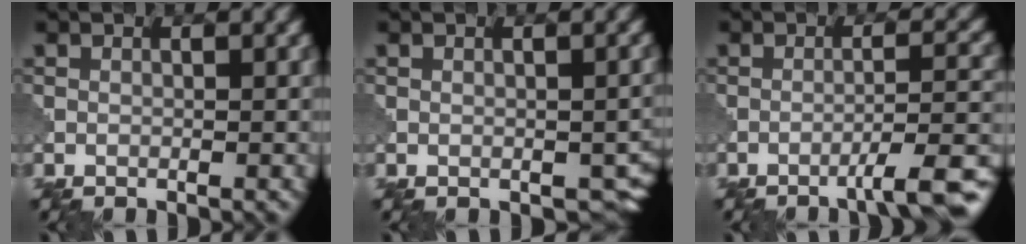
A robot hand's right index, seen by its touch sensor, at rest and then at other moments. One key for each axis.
{"total": 2.7, "fx": -0.7, "fy": 1.9, "fz": 1.8, "tx": -0.018, "ty": -0.011, "tz": -0.001}
{"total": 5.6, "fx": -3.6, "fy": 0.9, "fz": 4.3, "tx": -0.054, "ty": 0.011, "tz": -0.057}